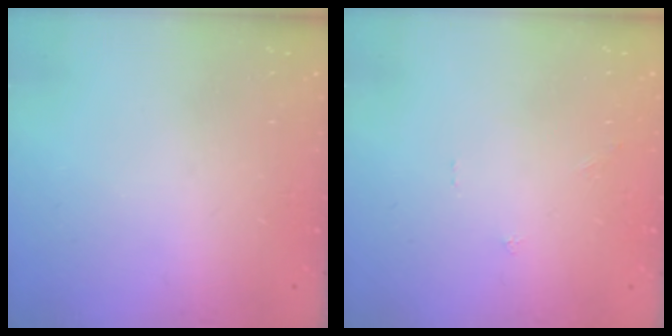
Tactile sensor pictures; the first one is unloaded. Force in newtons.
{"total": 0.0}